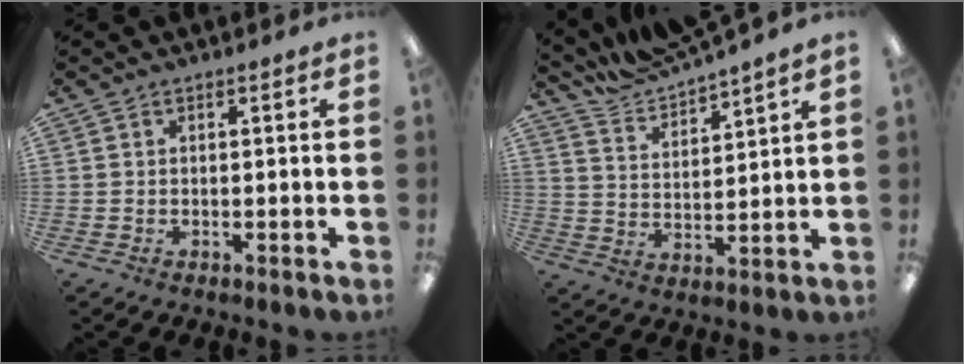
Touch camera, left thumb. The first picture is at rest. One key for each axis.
{"total": 8.4, "fx": 8.2, "fy": -0.3, "fz": 1.3, "tx": -0.053, "ty": -0.058, "tz": 0.153}